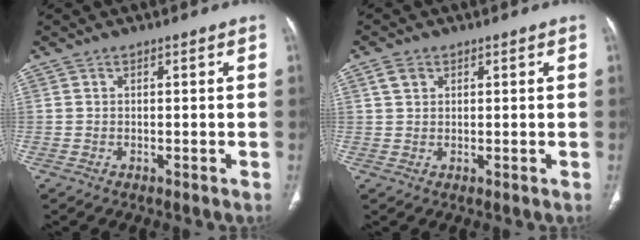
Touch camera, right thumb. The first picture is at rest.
{"total": 2.7, "force": [1.3, 1.9, 1.4], "torque": [-0.023, 0.000, 0.028]}